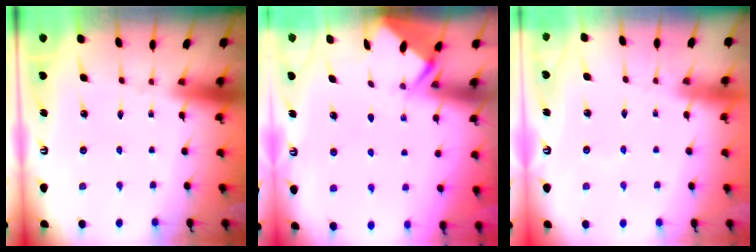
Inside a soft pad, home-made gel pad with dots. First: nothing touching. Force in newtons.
{"total": 2.6, "press": 2.6, "slide": 0.3}
{"total": 3.3, "press": 3.3, "slide": 0.4}